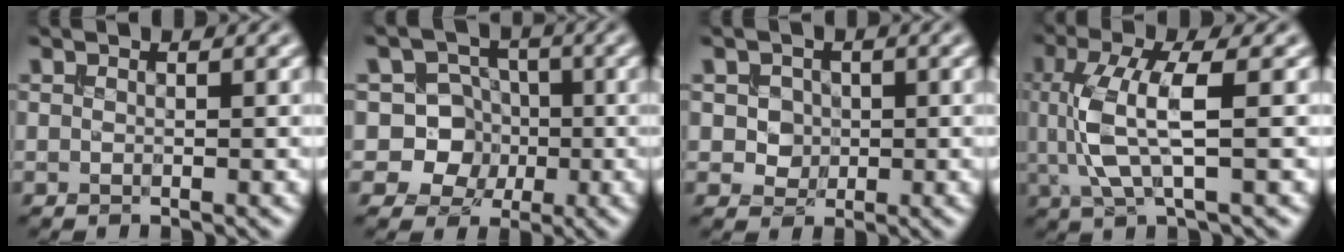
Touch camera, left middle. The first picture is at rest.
{"total": 7.4, "force": [-0.9, 7.1, 1.8], "torque": [-0.018, 0.031, -0.051]}
{"total": 2.4, "force": [0.5, 2.1, 1.0], "torque": [-0.014, 0.003, 0.013]}
{"total": 5.2, "force": [0.4, 1.5, 4.9], "torque": [-0.116, -0.001, 0.012]}